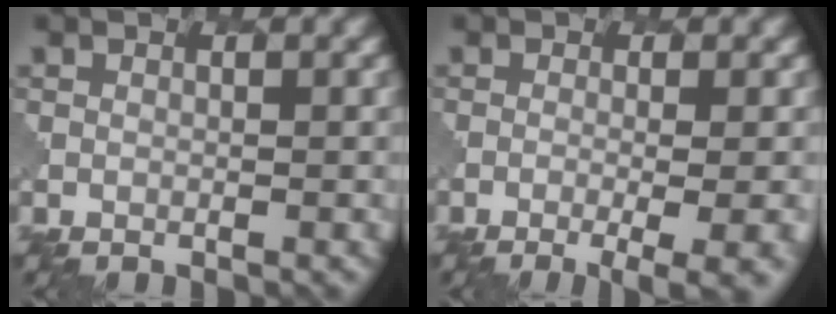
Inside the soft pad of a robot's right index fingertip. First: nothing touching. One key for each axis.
{"total": 5.6, "fx": -2.2, "fy": 1.7, "fz": 4.8, "tx": -0.051, "ty": 0.001, "tz": -0.023}